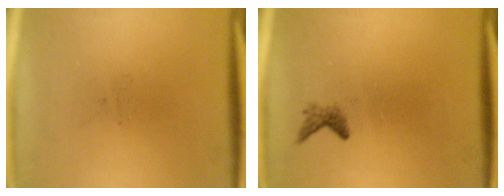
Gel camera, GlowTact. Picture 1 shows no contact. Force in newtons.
{"total": 1.1}